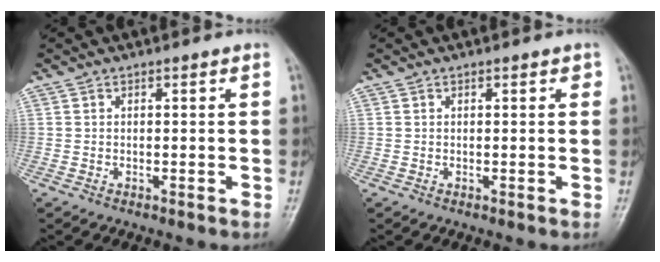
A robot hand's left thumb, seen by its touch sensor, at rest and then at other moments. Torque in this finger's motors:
{"motor_torque": [0.10, -0.09, -0.23, -0.21, 0.00]}